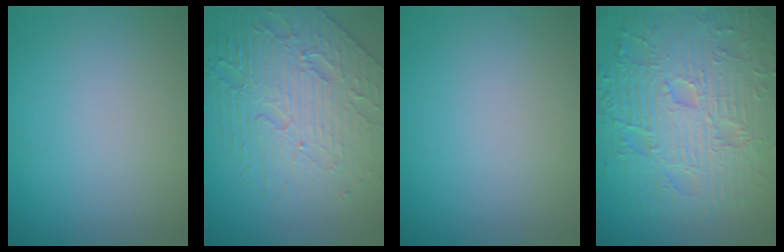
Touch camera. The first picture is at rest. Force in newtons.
{"total": 7.9, "press": 5.4, "slide": 5.8}
{"total": 0.0}
{"total": 10.8, "press": 7.2, "slide": 8.1}